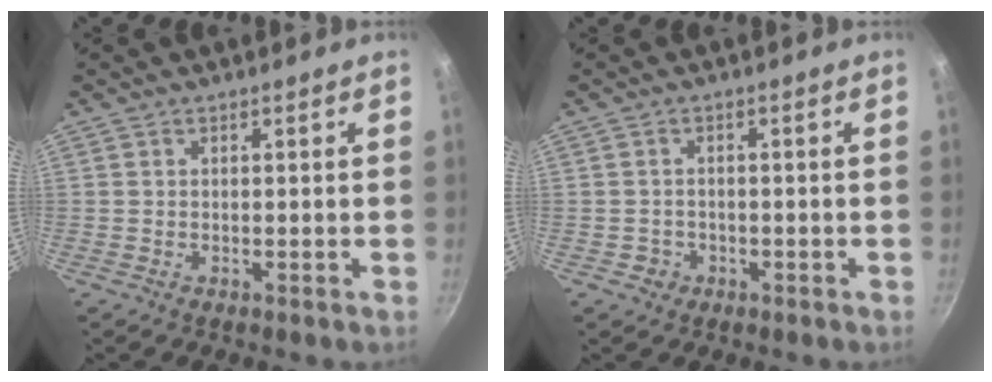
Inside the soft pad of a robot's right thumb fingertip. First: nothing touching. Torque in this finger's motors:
{"motor_torque": [-0.21, 0.21, 0.05, -0.02, 0.01]}